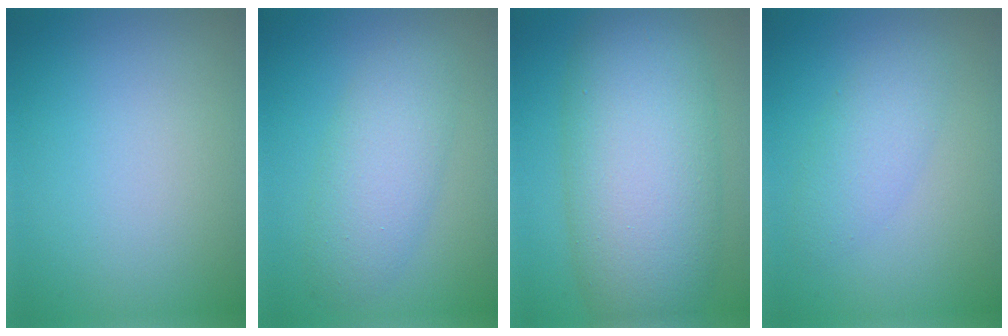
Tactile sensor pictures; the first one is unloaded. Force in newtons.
{"total": 4.4, "press": 4.4, "slide": 0.2}
{"total": 12.0, "press": 12.0, "slide": 0.3}
{"total": 2.8, "press": 2.8, "slide": 0.1}